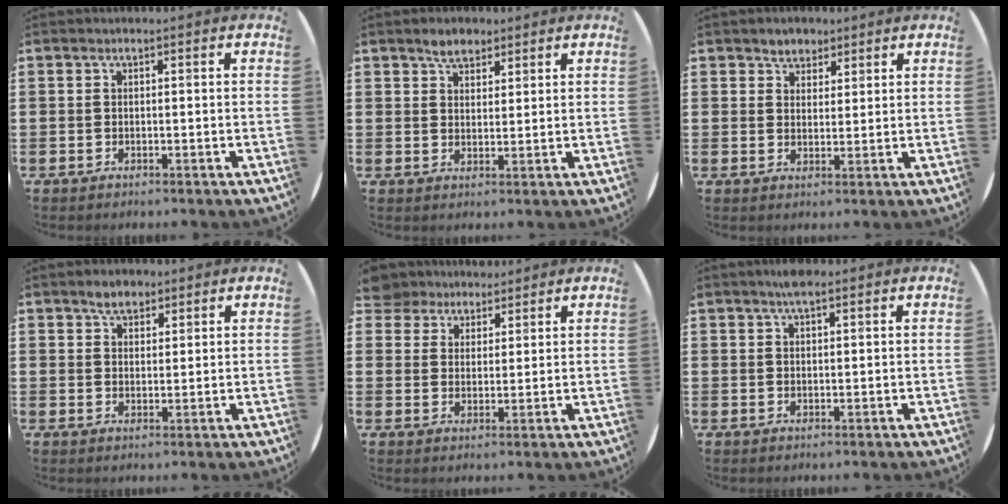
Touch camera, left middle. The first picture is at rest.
{"total": 3.2, "force": [2.7, 1.5, 0.9], "torque": [-0.014, 0.004, 0.048]}
{"total": 2.6, "force": [2.3, 1.3, -0.2], "torque": [0.005, -0.001, 0.043]}
{"total": 2.9, "force": [2.5, 1.4, 0.8], "torque": [-0.012, 0.002, 0.046]}
{"total": 4.7, "force": [4.3, 1.9, -0.4], "torque": [-0.012, -0.003, 0.084]}
{"total": 2.3, "force": [1.9, 0.6, 1.1], "torque": [-0.025, 0.004, 0.035]}